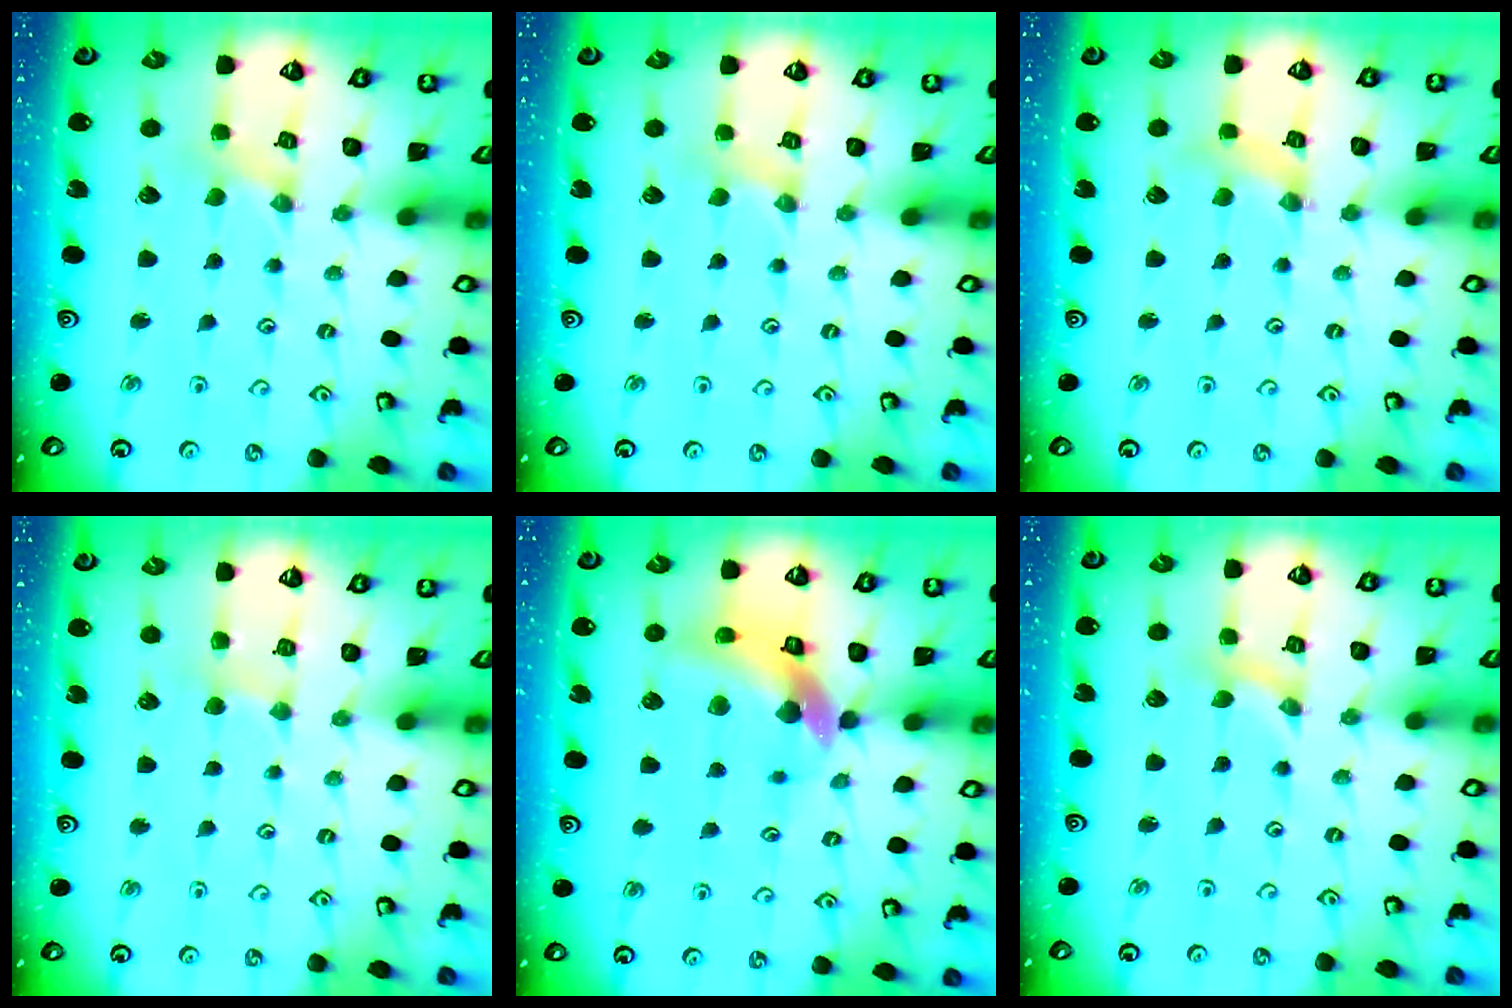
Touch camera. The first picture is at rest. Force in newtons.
{"total": 1.1, "press": 1.1, "slide": 0.2}
{"total": 1.7, "press": 1.6, "slide": 0.3}
{"total": 2.4, "press": 2.4, "slide": 0.4}
{"total": 11.0, "press": 10.8, "slide": 1.7}
{"total": 0.0}